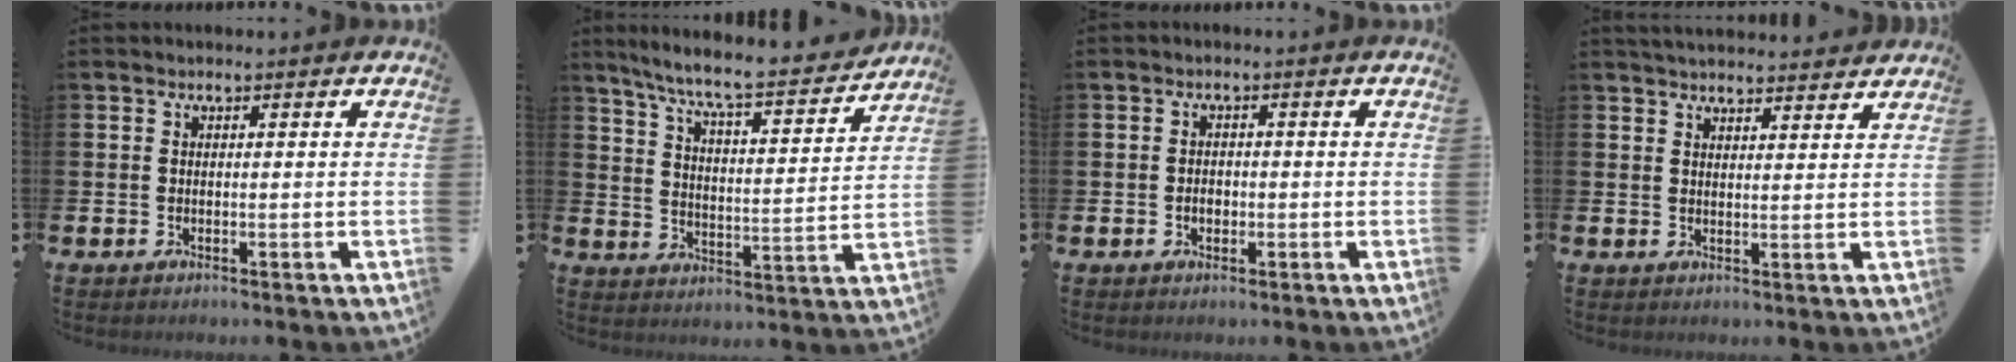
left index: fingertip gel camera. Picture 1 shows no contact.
{"total": 7.9, "force": [7.2, 0.5, 3.3], "torque": [-0.087, -0.056, 0.119]}
{"total": 1.7, "force": [-0.5, 1.3, 1.1], "torque": [-0.009, 0.001, -0.014]}
{"total": 3.6, "force": [3.5, 0.4, 0.3], "torque": [-0.009, -0.018, 0.065]}